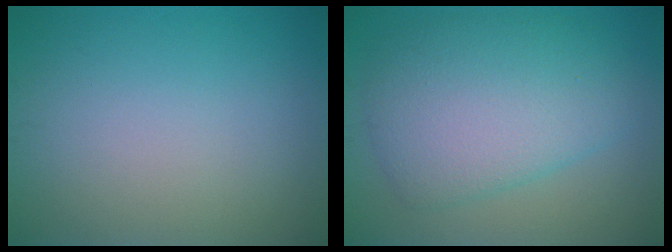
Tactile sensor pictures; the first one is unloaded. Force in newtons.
{"total": 7.4, "press": 7.4, "slide": 0.1}